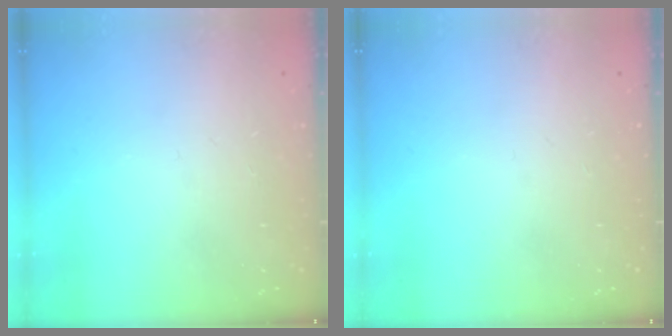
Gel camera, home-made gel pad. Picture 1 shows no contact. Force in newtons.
{"total": 0.0}